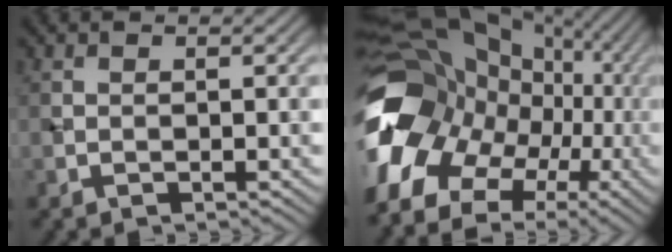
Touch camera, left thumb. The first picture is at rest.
{"total": 16.6, "force": [-2.0, 13.8, 9.1], "torque": [-0.208, -0.011, -0.041]}